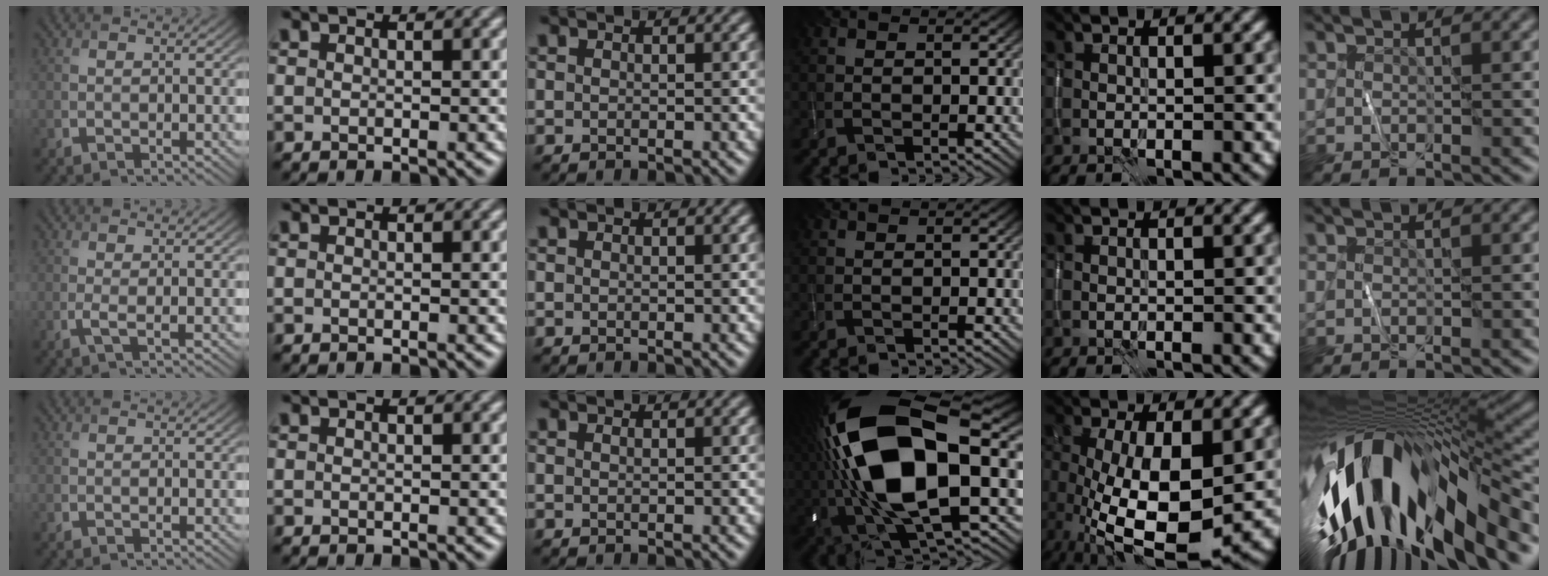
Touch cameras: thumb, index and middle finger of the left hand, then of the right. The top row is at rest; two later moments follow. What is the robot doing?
{"motion": "wipe", "object": "whiteboard"}